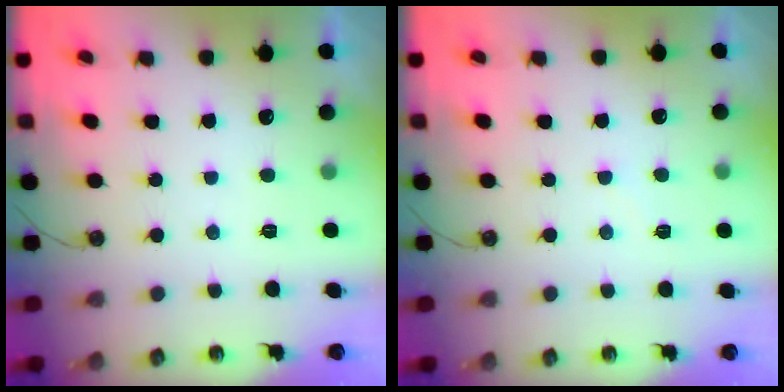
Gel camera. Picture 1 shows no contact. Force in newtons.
{"total": 2.9, "press": 2.9, "slide": 0.4}